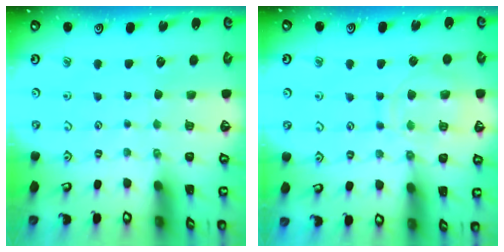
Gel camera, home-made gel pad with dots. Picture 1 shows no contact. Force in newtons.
{"total": 12.2, "press": 12.1, "slide": 1.1}